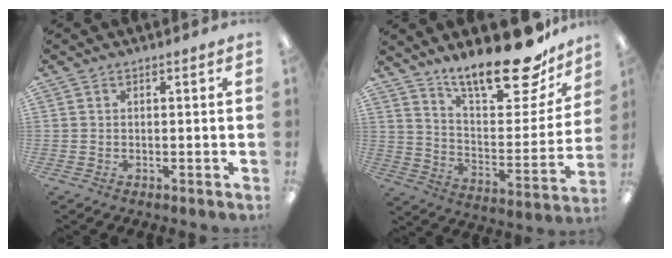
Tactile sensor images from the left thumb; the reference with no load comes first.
{"total": 22.1, "force": [17.0, 7.0, 12.3], "torque": [-0.180, -0.123, 0.284]}